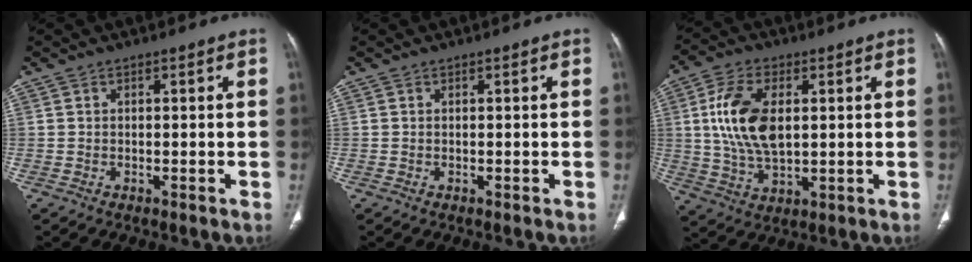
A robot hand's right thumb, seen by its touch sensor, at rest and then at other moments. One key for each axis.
{"total": 0.0}
{"total": 13.1, "fx": 2.1, "fy": 7.2, "fz": 10.7, "tx": -0.209, "ty": -0.003, "tz": 0.042}